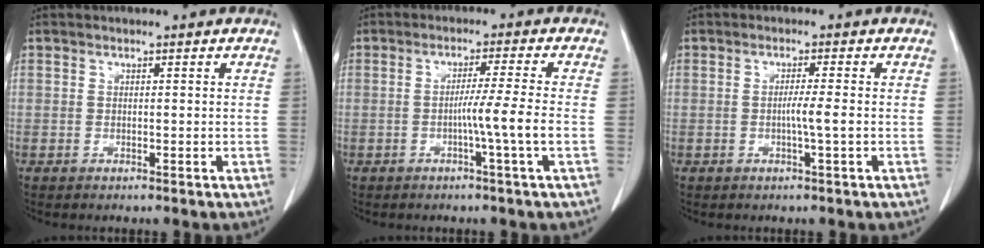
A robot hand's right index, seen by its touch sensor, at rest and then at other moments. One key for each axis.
{"total": 5.3, "fx": -1.4, "fy": -1.8, "fz": 4.8, "tx": -0.076, "ty": -0.005, "tz": -0.023}
{"total": 2.6, "fx": -0.5, "fy": -0.6, "fz": 2.5, "tx": -0.041, "ty": -0.001, "tz": -0.010}